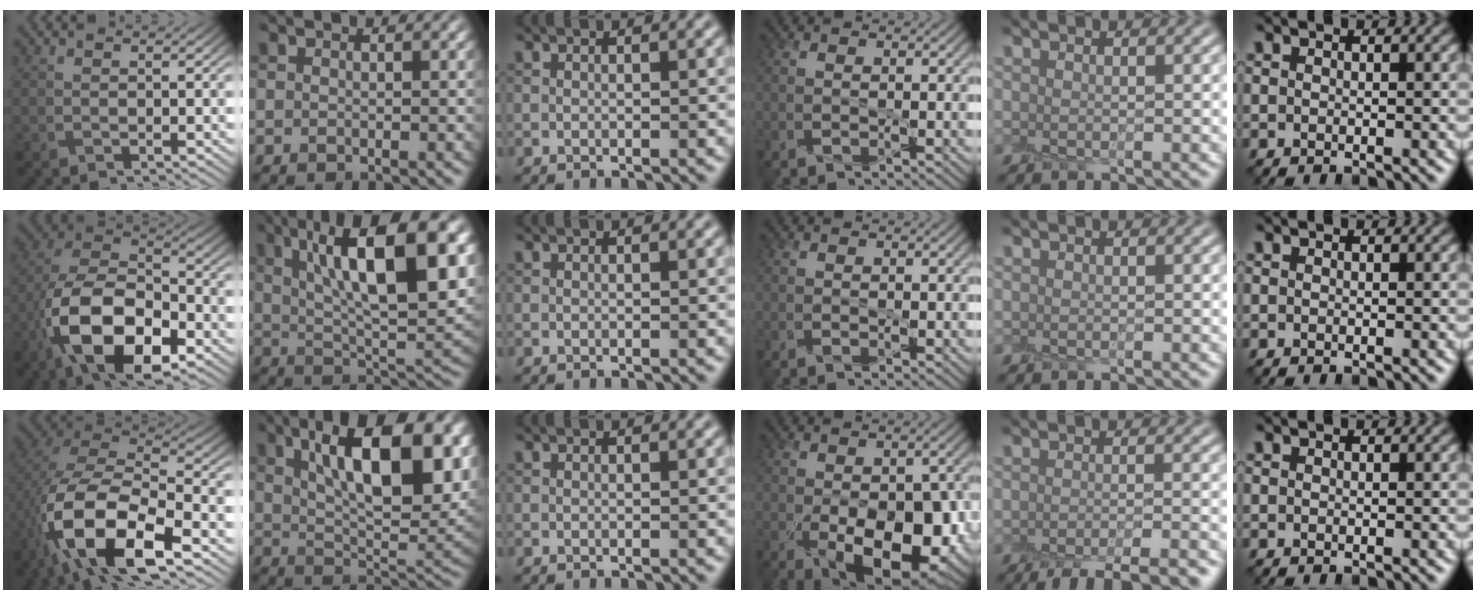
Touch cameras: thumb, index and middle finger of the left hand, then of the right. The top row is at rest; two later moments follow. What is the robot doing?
{"motion": "peel", "object": "shipping label"}